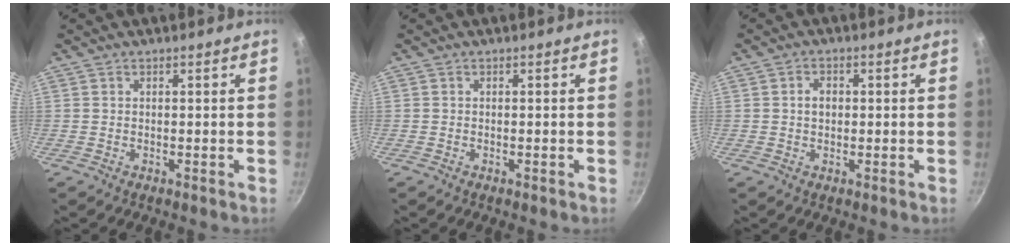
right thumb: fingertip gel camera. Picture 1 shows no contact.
{"total": 0.0}
{"total": 2.5, "force": [0.1, 1.9, 1.6], "torque": [-0.015, 0.006, 0.002]}